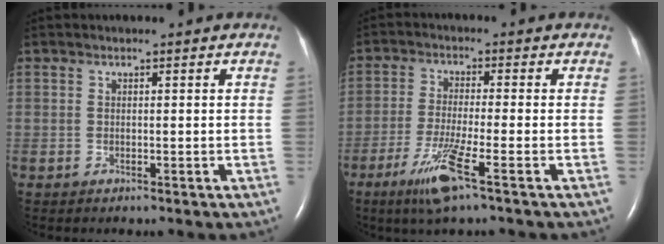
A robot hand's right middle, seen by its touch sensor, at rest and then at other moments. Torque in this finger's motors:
{"motor_torque": [0.21, -0.16, 0.20, 0.10]}